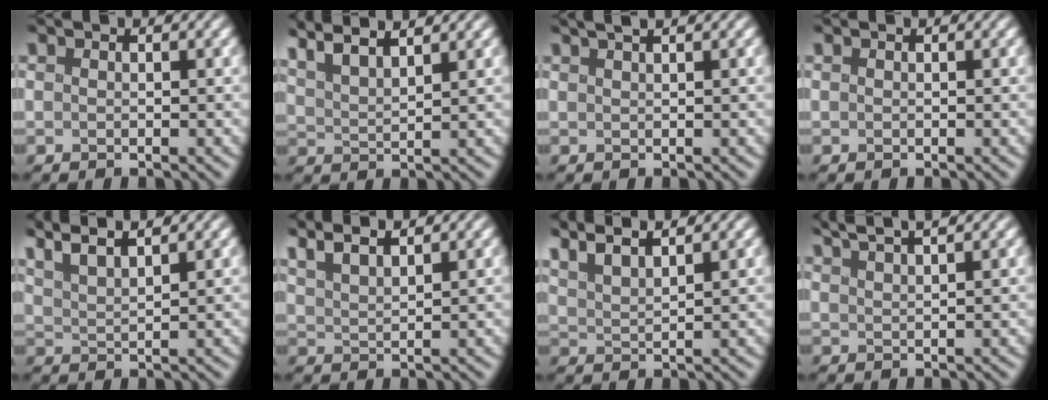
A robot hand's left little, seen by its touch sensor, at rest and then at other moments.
{"total": 6.7, "force": [5.0, 1.8, 4.1], "torque": [-0.099, 0.030, 0.062]}
{"total": 3.9, "force": [2.7, 1.2, 2.5], "torque": [-0.026, 0.027, 0.019]}
{"total": 0.0}
{"total": 5.7, "force": [4.2, 1.2, 3.6], "torque": [-0.080, 0.024, 0.058]}
{"total": 4.4, "force": [3.3, 1.1, 2.7], "torque": [-0.060, 0.020, 0.044]}
{"total": 6.6, "force": [4.9, 1.9, 4.0], "torque": [-0.102, 0.033, 0.064]}
{"total": 4.8, "force": [3.9, 0.8, 2.7], "torque": [-0.035, 0.027, 0.038]}